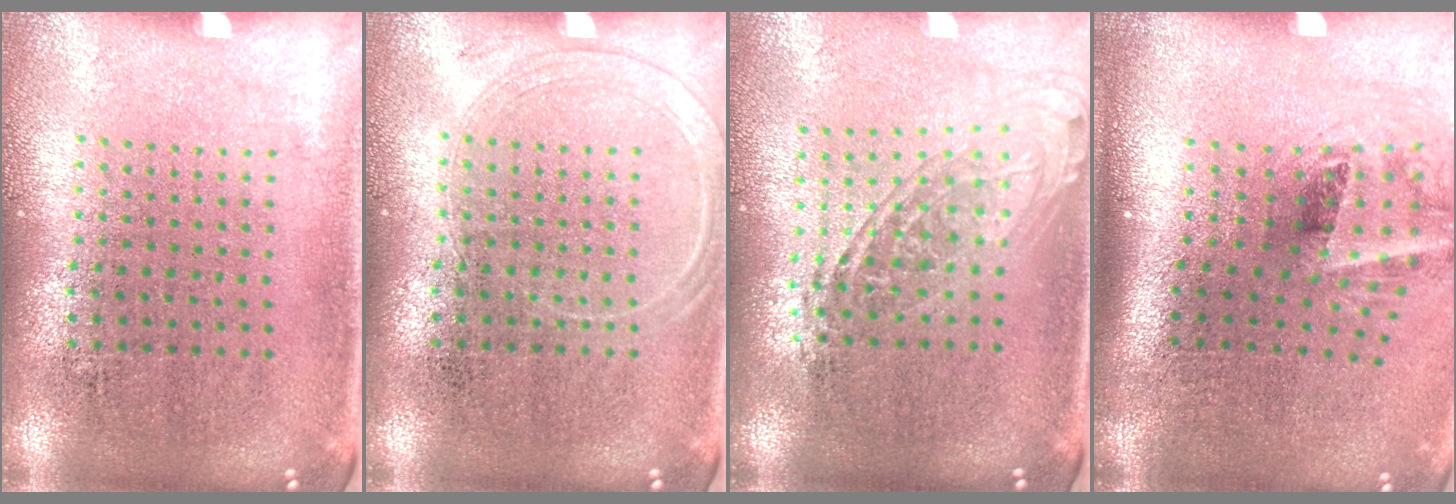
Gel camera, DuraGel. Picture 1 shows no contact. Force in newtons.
{"total": 1.2, "press": 1.2, "slide": 0.2}
{"total": 1.7, "press": 1.4, "slide": 0.9}
{"total": 1.9, "press": 1.2, "slide": 1.4}